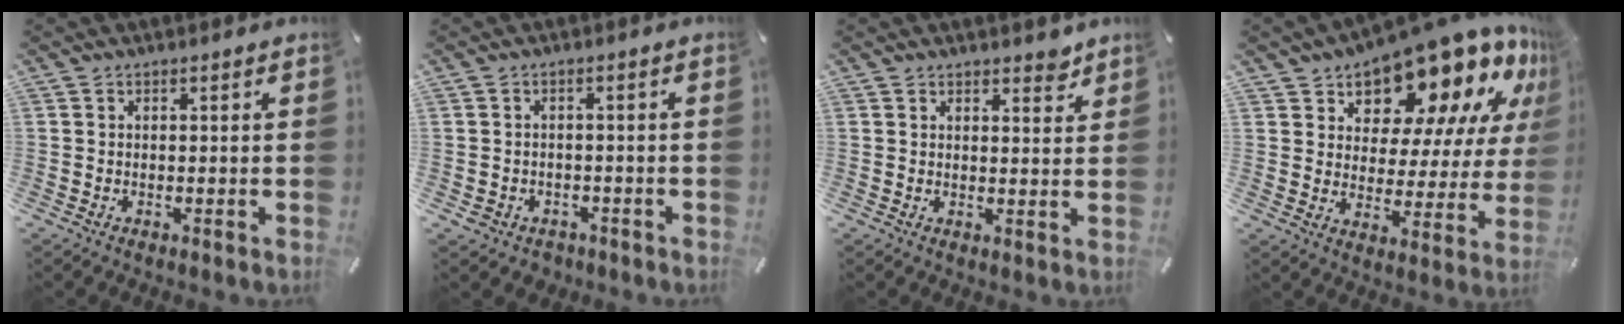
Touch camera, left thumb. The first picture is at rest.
{"total": 2.8, "force": [-1.3, 2.4, 0.5], "torque": [-0.016, 0.003, -0.028]}
{"total": 3.0, "force": [2.6, 1.5, 0.5], "torque": [0.010, -0.016, 0.043]}
{"total": 16.7, "force": [13.5, 7.6, 6.1], "torque": [-0.096, -0.119, 0.230]}